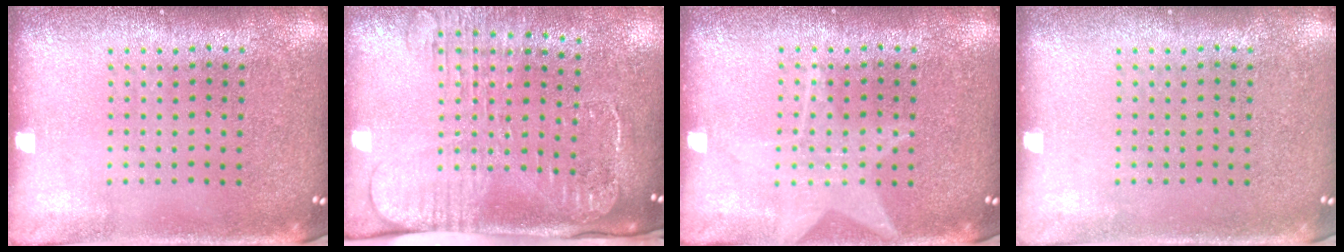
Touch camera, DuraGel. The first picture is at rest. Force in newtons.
{"total": 2.8, "press": 2.1, "slide": 1.8}
{"total": 1.8, "press": 1.8, "slide": 0.3}
{"total": 0.0}